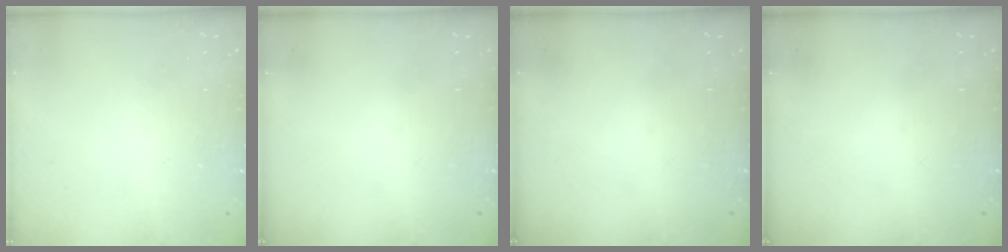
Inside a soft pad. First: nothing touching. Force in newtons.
{"total": 0.0}
{"total": 0.0}
{"total": 0.0}